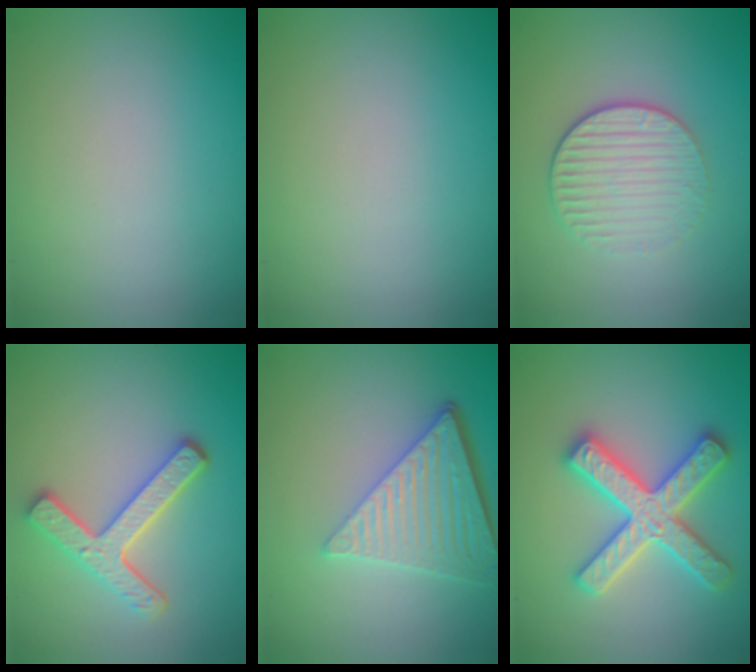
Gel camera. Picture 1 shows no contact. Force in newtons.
{"total": 0.0}
{"total": 3.1, "press": 2.7, "slide": 1.5}
{"total": 4.0, "press": 3.1, "slide": 2.5}
{"total": 6.2, "press": 4.2, "slide": 4.5}
{"total": 5.0, "press": 4.9, "slide": 0.8}